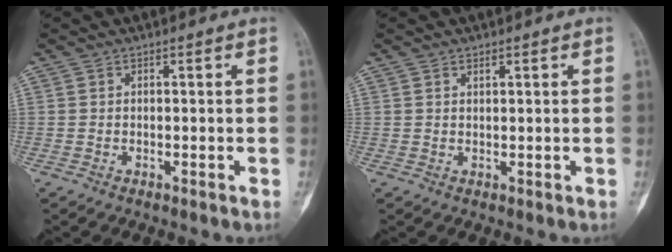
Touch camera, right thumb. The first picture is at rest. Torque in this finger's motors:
{"motor_torque": [-0.09, -0.04, -0.16, 0.16, 0.02]}